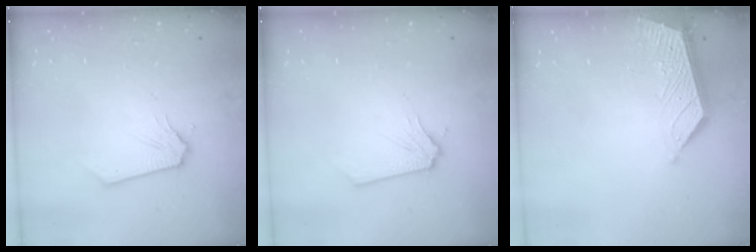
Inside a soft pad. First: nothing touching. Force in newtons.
{"total": 0.0}
{"total": 5.2, "press": 5.2, "slide": 0.2}